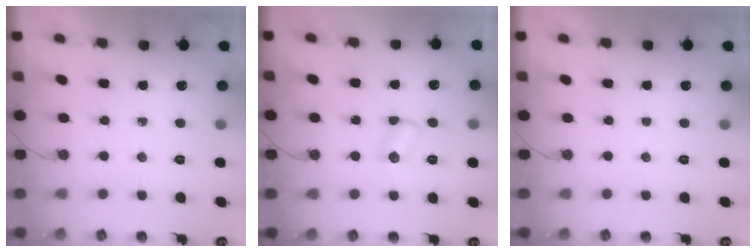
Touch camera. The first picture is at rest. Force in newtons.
{"total": 2.9, "press": 2.9, "slide": 0.5}
{"total": 0.0}